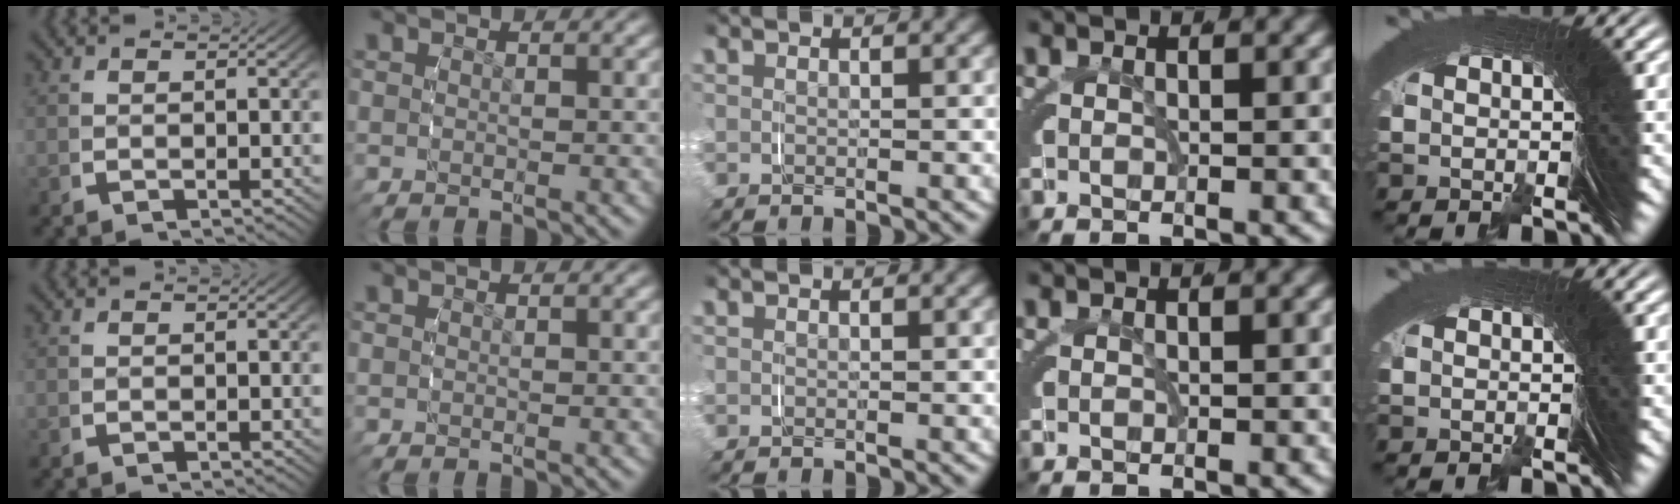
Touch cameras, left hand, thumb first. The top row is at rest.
{}